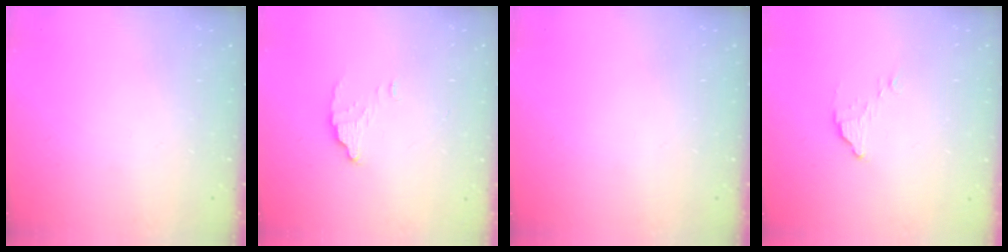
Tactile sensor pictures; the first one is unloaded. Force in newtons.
{"total": 3.5, "press": 3.5, "slide": 0.2}
{"total": 0.0}
{"total": 4.6, "press": 4.6, "slide": 0.1}